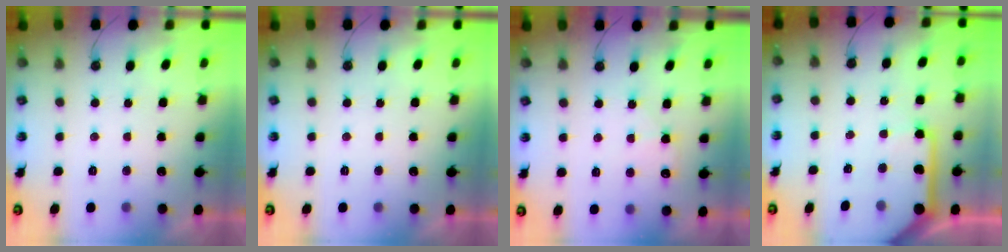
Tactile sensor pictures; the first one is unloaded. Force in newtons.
{"total": 0.0}
{"total": 6.0, "press": 6.0, "slide": 0.8}
{"total": 11.3, "press": 11.3, "slide": 0.8}